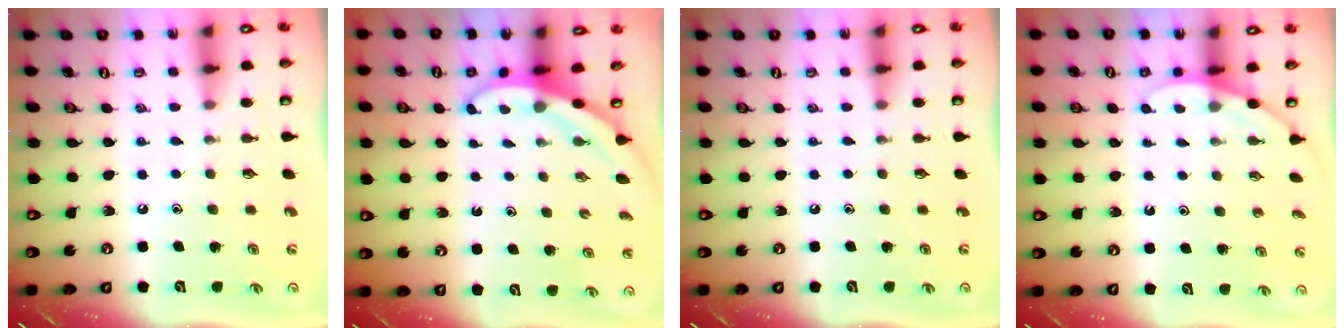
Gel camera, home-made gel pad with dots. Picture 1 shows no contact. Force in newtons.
{"total": 3.0, "press": 3.0, "slide": 0.2}
{"total": 0.0}
{"total": 2.8, "press": 2.8, "slide": 0.2}